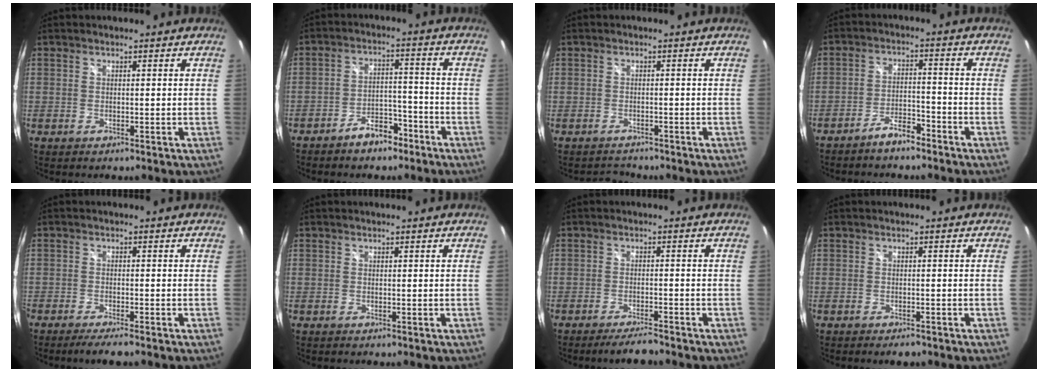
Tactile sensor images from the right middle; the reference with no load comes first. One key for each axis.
{"total": 6.7, "fx": -5.1, "fy": 3.2, "fz": 2.9, "tx": -0.059, "ty": 0.022, "tz": -0.071}
{"total": 1.7, "fx": -1.6, "fy": 0.5, "fz": -0.4, "tx": 0.000, "ty": 0.006, "tz": -0.028}
{"total": 4.9, "fx": -4.1, "fy": 1.3, "fz": 2.2, "tx": -0.058, "ty": 0.008, "tz": -0.070}
{"total": 3.8, "fx": -3.2, "fy": 0.0, "fz": 2.1, "tx": -0.051, "ty": -0.010, "tz": -0.056}
{"total": 0.0}
{"total": 4.4, "fx": -3.9, "fy": 0.2, "fz": 2.1, "tx": -0.051, "ty": -0.008, "tz": -0.068}
{"total": 2.4, "fx": -1.9, "fy": 0.8, "fz": 1.2, "tx": -0.024, "ty": -0.010, "tz": -0.028}